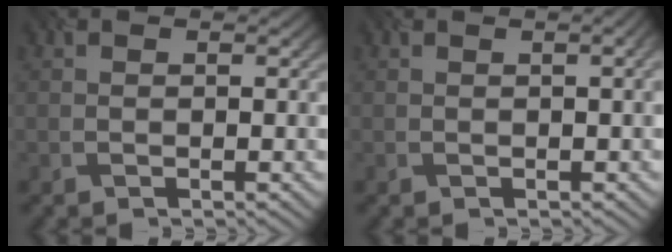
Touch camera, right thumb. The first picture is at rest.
{"total": 2.3, "force": [0.4, 1.0, 2.0], "torque": [-0.010, 0.013, -0.003]}